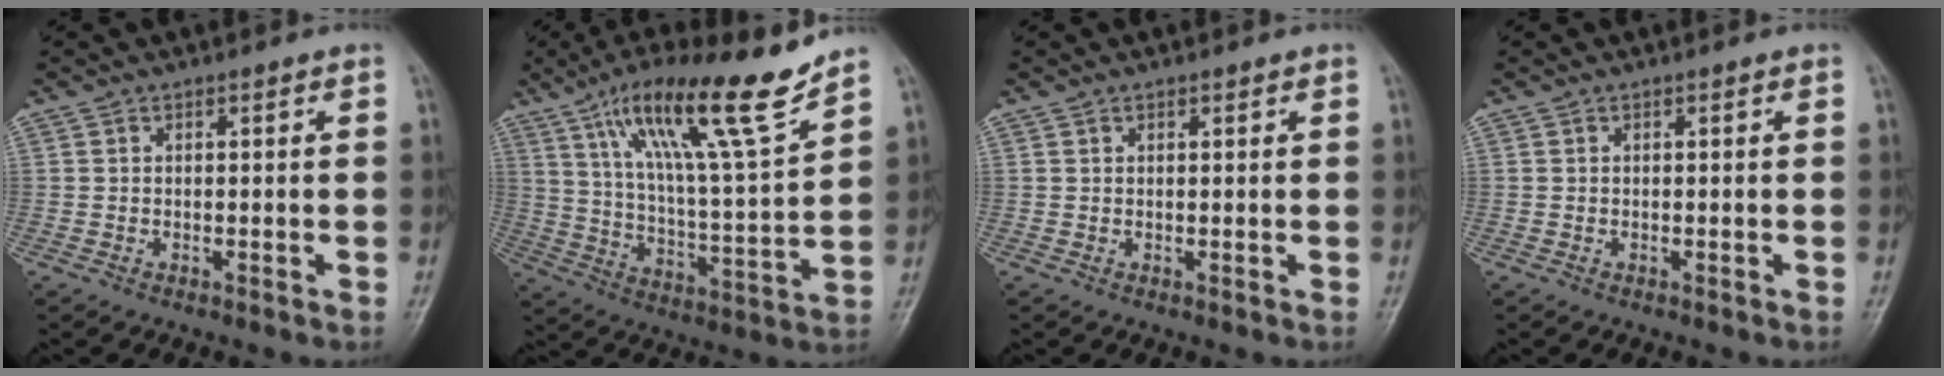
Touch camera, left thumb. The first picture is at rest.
{"total": 19.5, "force": [13.1, 2.0, 14.4], "torque": [-0.225, -0.060, 0.223]}
{"total": 0.5, "force": [0.4, 0.2, 0.2], "torque": [-0.003, -0.002, 0.004]}
{"total": 0.0}